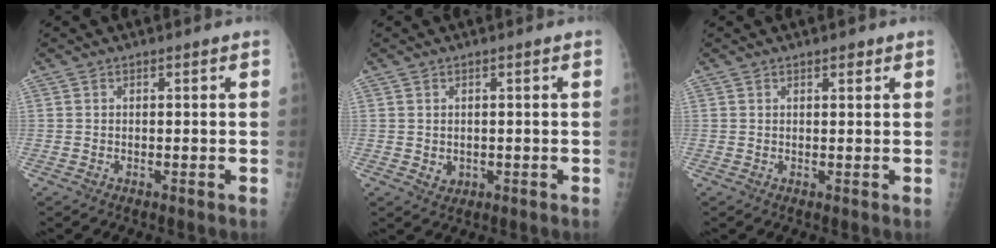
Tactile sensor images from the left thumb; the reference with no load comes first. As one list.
[{"total": 1.6, "force": [-0.1, 1.4, 0.8], "torque": [-0.008, -0.001, 0.007]}, {"total": 1.4, "force": [0.9, 0.6, 0.9], "torque": [-0.006, -0.003, 0.011]}]